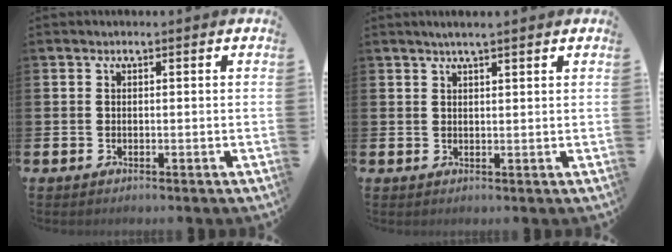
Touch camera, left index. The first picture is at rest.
{"total": 2.4, "force": [2.1, 0.1, 1.3], "torque": [-0.025, 0.001, 0.036]}